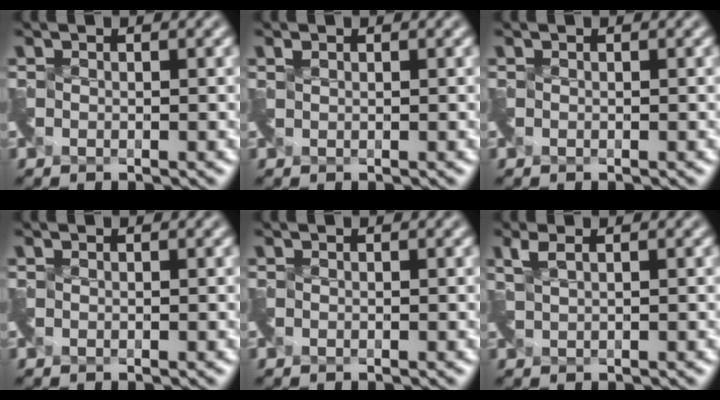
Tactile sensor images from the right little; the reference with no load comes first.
{"total": 0.6, "force": [0.4, -0.2, -0.3], "torque": [0.004, 0.002, 0.011]}
{"total": 0.0}
{"total": 0.0}
{"total": 0.0}
{"total": 0.9, "force": [0.9, -0.3, 0.0], "torque": [-0.006, 0.001, 0.026]}